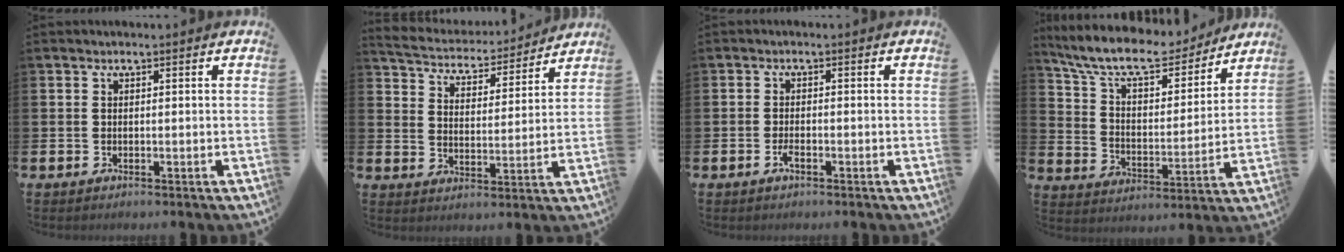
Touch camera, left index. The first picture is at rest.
{"total": 5.3, "force": [5.1, 1.2, 0.5], "torque": [-0.043, -0.045, 0.086]}
{"total": 1.7, "force": [-0.9, 0.6, 1.3], "torque": [-0.032, 0.003, -0.016]}
{"total": 10.5, "force": [9.6, 2.6, 3.6], "torque": [-0.108, -0.059, 0.166]}